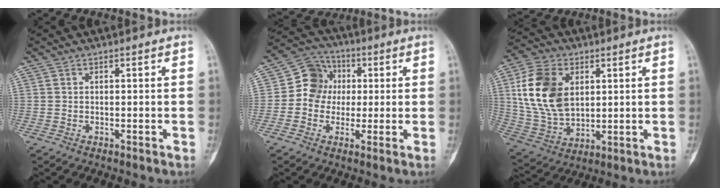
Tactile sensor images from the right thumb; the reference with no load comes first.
{"total": 8.7, "force": [0.4, 7.9, 3.6], "torque": [-0.021, 0.017, -0.009]}
{"total": 16.2, "force": [4.0, 10.8, 11.5], "torque": [-0.210, -0.008, 0.086]}